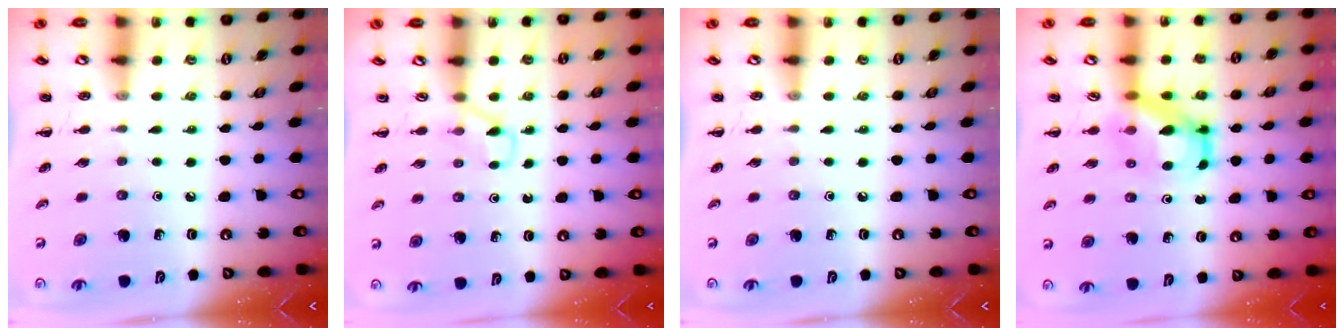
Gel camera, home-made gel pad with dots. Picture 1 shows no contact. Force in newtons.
{"total": 3.2, "press": 3.0, "slide": 1.2}
{"total": 0.0}
{"total": 5.8, "press": 5.8, "slide": 0.8}